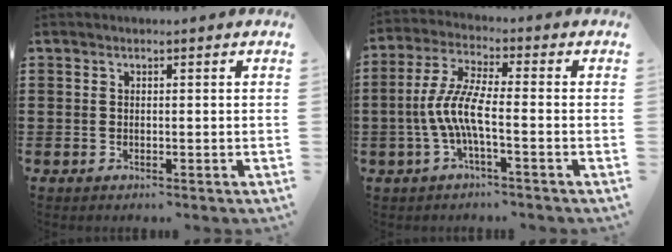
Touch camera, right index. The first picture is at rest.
{"total": 7.1, "force": [-2.3, 1.3, 6.6], "torque": [-0.163, -0.016, -0.054]}